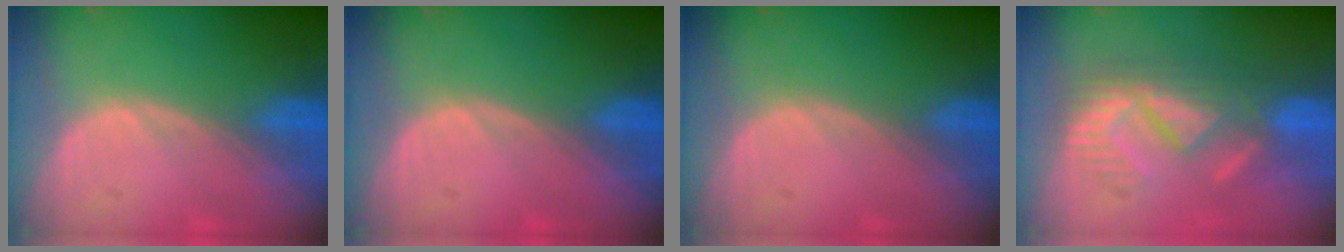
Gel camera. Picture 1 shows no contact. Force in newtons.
{"total": 0.0}
{"total": 0.0}
{"total": 8.8, "press": 7.9, "slide": 3.9}